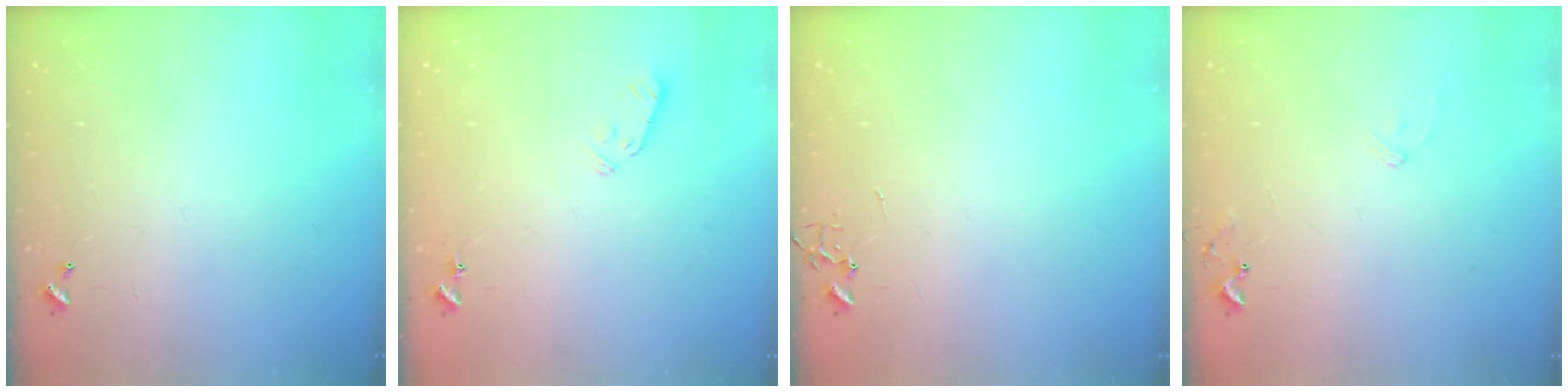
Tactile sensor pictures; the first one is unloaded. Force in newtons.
{"total": 3.7, "press": 3.6, "slide": 0.9}
{"total": 0.0}
{"total": 7.8, "press": 7.7, "slide": 0.5}